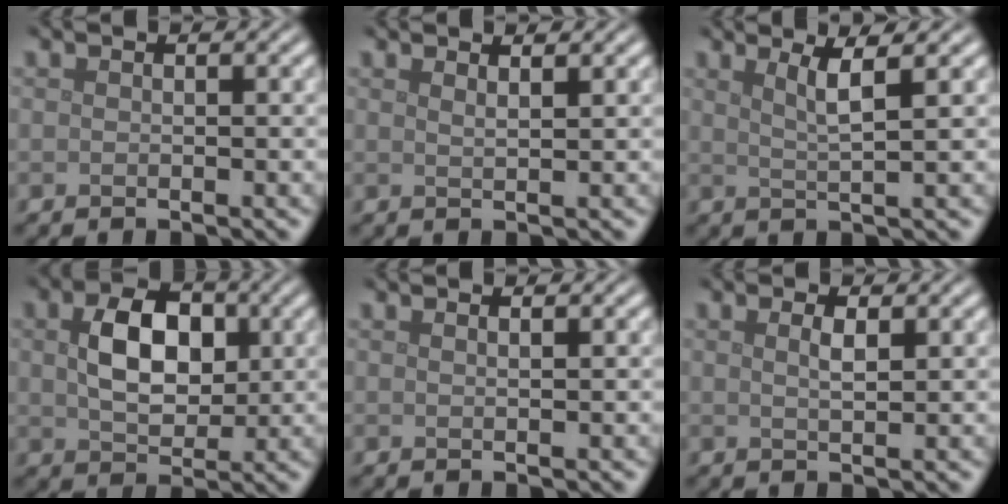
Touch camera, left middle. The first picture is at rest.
{"total": 1.5, "force": [1.2, 0.4, 0.8], "torque": [0.000, 0.002, 0.006]}
{"total": 2.7, "force": [1.3, 0.5, 2.3], "torque": [-0.035, 0.001, 0.021]}
{"total": 5.6, "force": [1.0, 3.7, 4.1], "torque": [-0.079, 0.001, 0.016]}
{"total": 0.9, "force": [0.6, 0.4, 0.6], "torque": [-0.002, -0.001, -0.001]}
{"total": 1.3, "force": [0.6, 0.3, 1.1], "torque": [-0.019, 0.001, 0.010]}